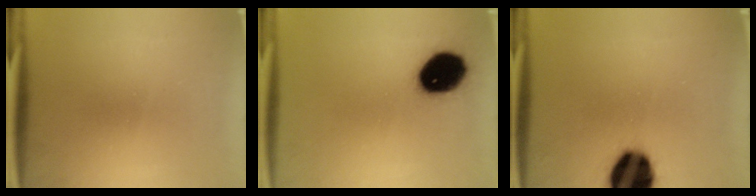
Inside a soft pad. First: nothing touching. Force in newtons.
{"total": 14.0}
{"total": 17.3}